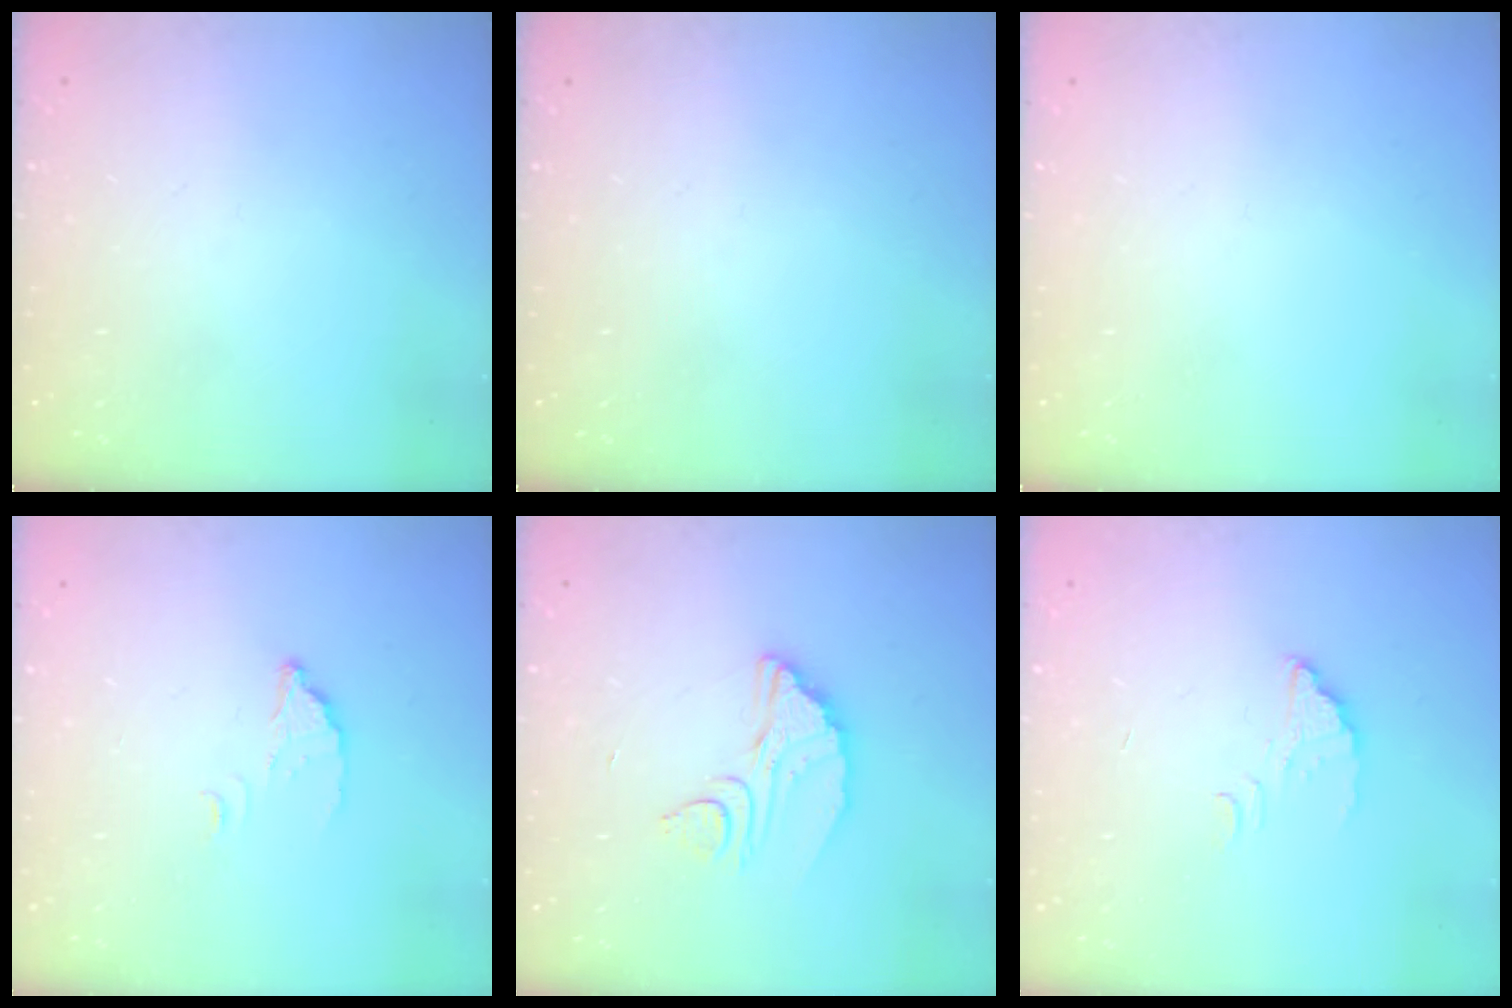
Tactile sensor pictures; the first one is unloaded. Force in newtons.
{"total": 0.0}
{"total": 0.0}
{"total": 2.7, "press": 2.7, "slide": 0.3}
{"total": 8.8, "press": 8.8, "slide": 0.8}
{"total": 2.5, "press": 2.5, "slide": 0.2}